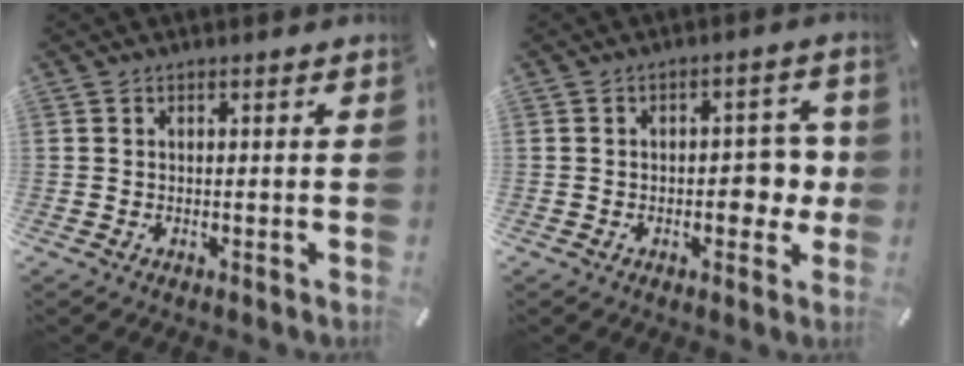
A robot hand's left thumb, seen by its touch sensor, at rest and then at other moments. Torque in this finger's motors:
{"motor_torque": [0.00, 0.07, -0.12, -0.03, 0.09]}